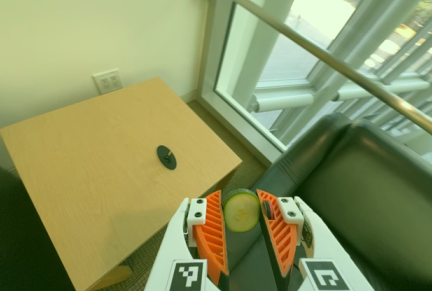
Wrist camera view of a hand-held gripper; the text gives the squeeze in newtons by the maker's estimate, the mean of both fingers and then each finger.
{"total": 7.8, "left": 7.7, "right": 7.9}